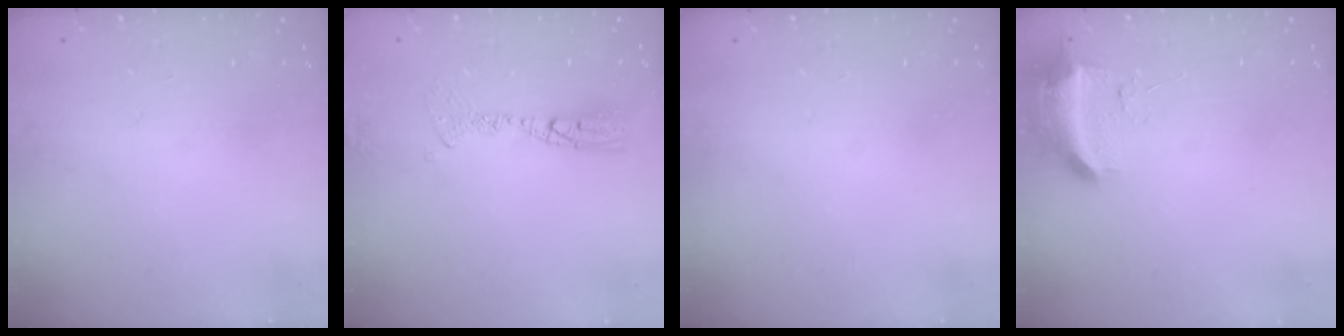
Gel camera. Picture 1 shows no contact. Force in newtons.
{"total": 9.6, "press": 9.5, "slide": 1.9}
{"total": 0.0}
{"total": 9.5, "press": 9.4, "slide": 1.8}